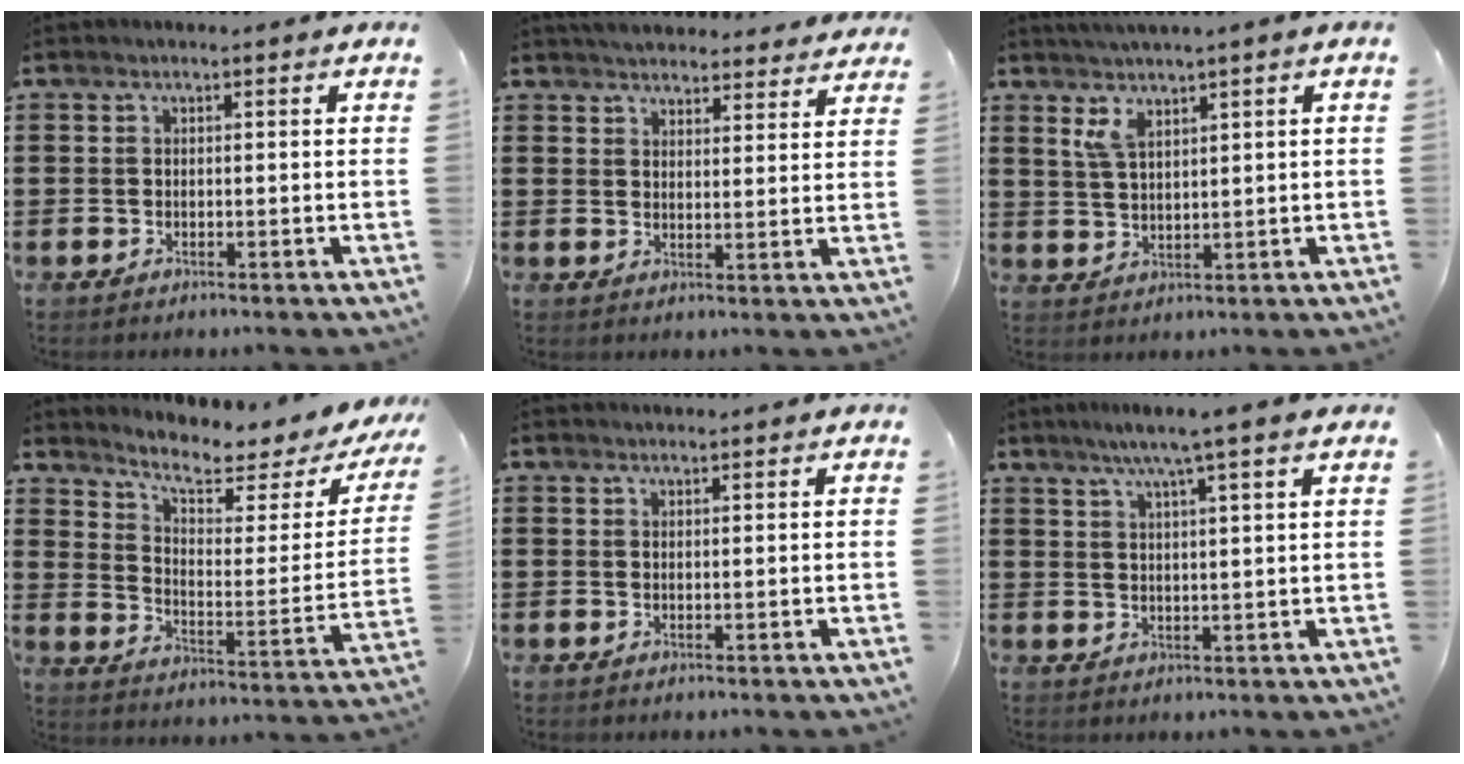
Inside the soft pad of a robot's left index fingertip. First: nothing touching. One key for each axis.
{"total": 4.1, "fx": 4.1, "fy": 0.5, "fz": 0.2, "tx": -0.018, "ty": -0.015, "tz": 0.075}
{"total": 4.1, "fx": 2.4, "fy": 0.8, "fz": 3.2, "tx": -0.069, "ty": 0.003, "tz": 0.043}
{"total": 5.8, "fx": 4.4, "fy": 1.6, "fz": 3.5, "tx": -0.076, "ty": -0.033, "tz": 0.065}
{"total": 0.9, "fx": 0.9, "fy": 0.1, "fz": 0.0, "tx": -0.003, "ty": -0.001, "tz": 0.018}
{"total": 5.1, "fx": 3.8, "fy": -0.6, "fz": 3.4, "tx": -0.076, "ty": -0.006, "tz": 0.063}